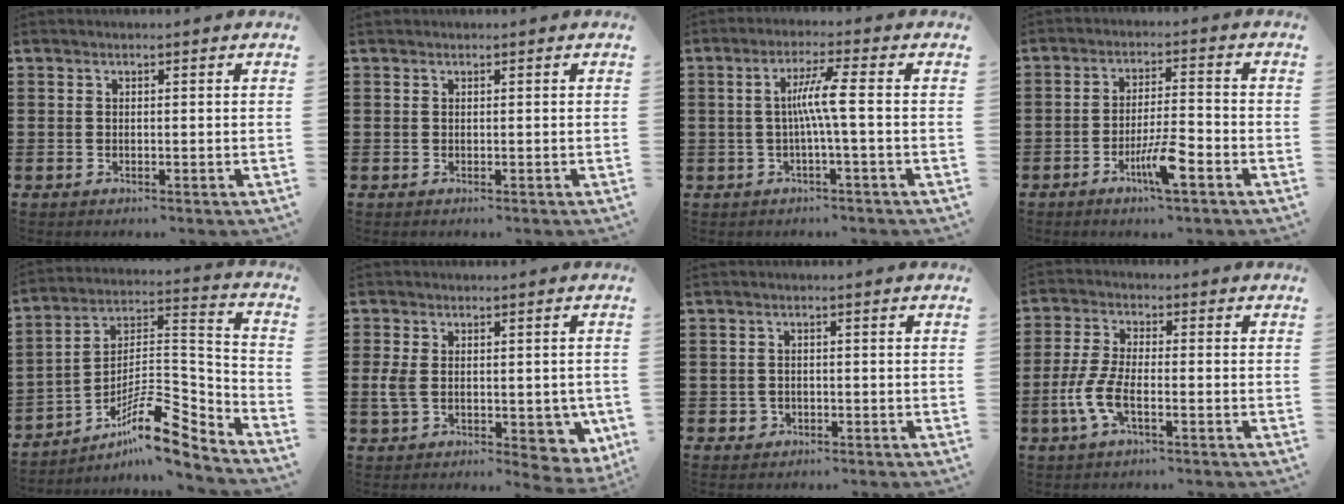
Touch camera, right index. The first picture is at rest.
{"total": 0.0}
{"total": 5.5, "force": [-0.4, -0.5, 5.5], "torque": [-0.103, -0.003, -0.014]}
{"total": 6.4, "force": [-3.4, 0.9, 5.4], "torque": [-0.105, -0.005, -0.063]}
{"total": 11.4, "force": [-7.7, 3.4, 7.8], "torque": [-0.123, 0.007, -0.149]}
{"total": 6.2, "force": [-0.1, 3.9, 4.9], "torque": [-0.098, 0.012, 0.003]}
{"total": 1.2, "force": [-0.6, 1.0, 0.3], "torque": [-0.009, 0.002, -0.013]}
{"total": 5.9, "force": [-2.2, 1.9, 5.2], "torque": [-0.130, -0.014, -0.048]}